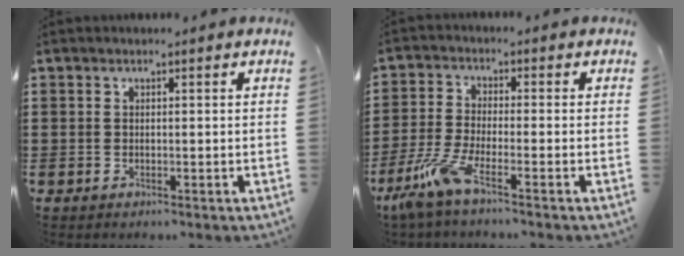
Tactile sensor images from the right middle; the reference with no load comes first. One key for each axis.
{"total": 5.8, "fx": -3.7, "fy": 0.9, "fz": 4.3, "tx": -0.120, "ty": -0.021, "tz": -0.077}